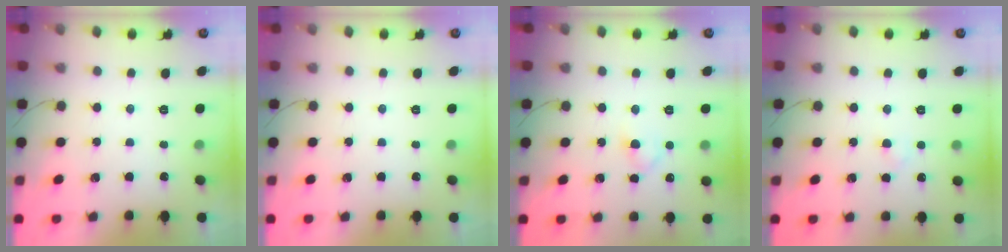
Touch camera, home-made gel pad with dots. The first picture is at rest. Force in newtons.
{"total": 0.0}
{"total": 2.5, "press": 2.2, "slide": 1.1}
{"total": 1.9, "press": 1.7, "slide": 0.9}